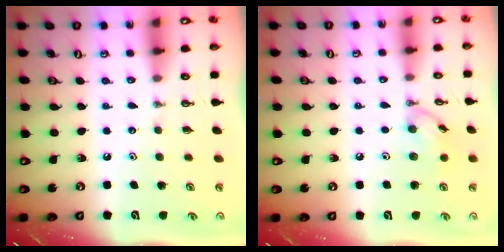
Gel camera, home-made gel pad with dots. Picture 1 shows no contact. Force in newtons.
{"total": 8.9, "press": 8.9, "slide": 0.5}